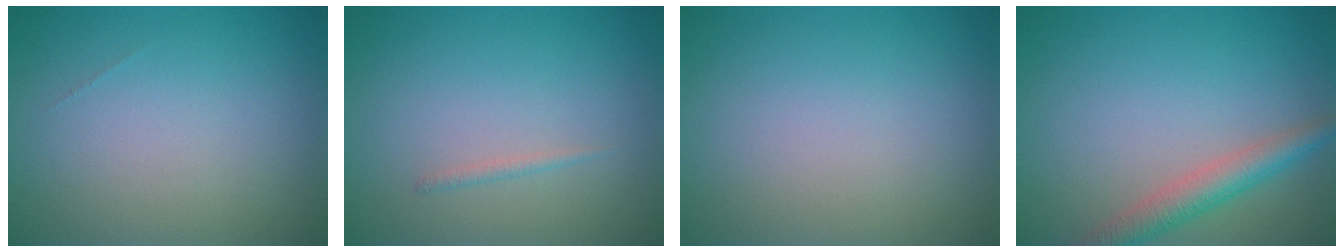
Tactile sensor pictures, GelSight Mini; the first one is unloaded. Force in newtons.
{"total": 0.6, "press": 0.6, "slide": 0.1}
{"total": 0.0}
{"total": 3.5, "press": 3.5, "slide": 0.1}